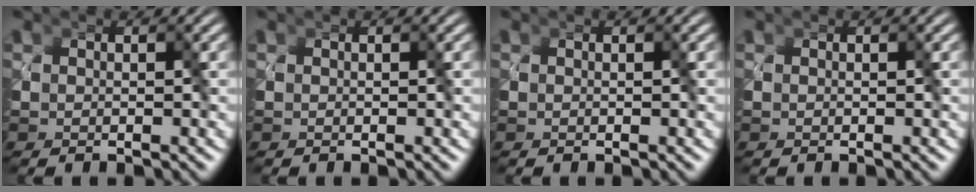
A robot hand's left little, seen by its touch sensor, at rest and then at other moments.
{"total": 0.0}
{"total": 0.0}
{"total": 0.0}